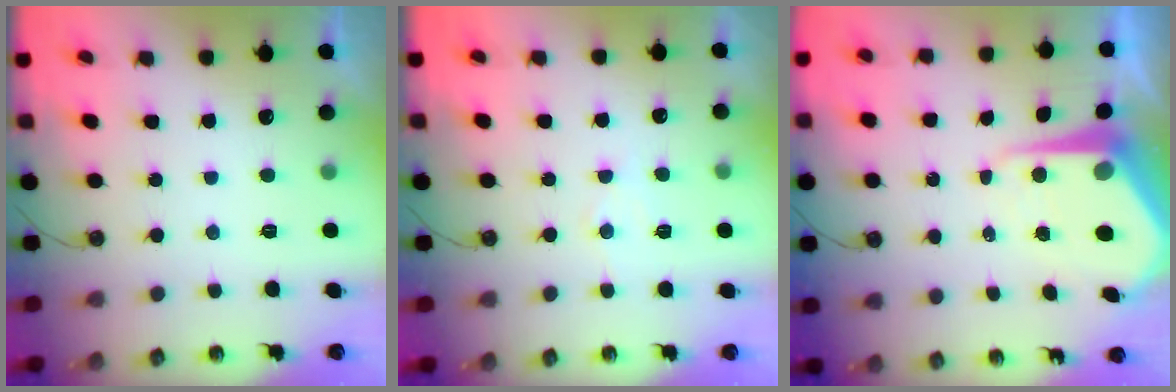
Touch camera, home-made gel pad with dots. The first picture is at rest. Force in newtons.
{"total": 5.4, "press": 5.4, "slide": 0.6}
{"total": 10.2, "press": 10.2, "slide": 1.0}